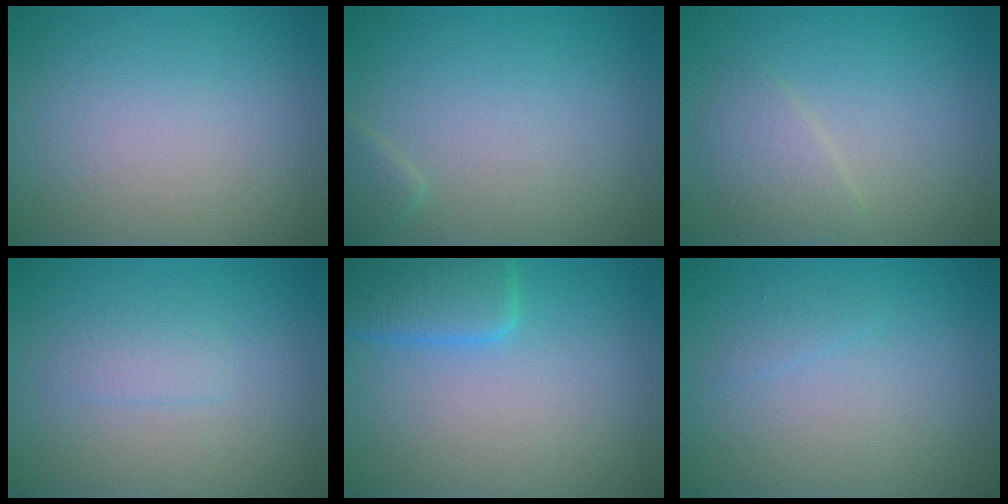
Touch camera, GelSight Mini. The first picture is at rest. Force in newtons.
{"total": 1.1, "press": 1.1, "slide": 0.1}
{"total": 2.2, "press": 2.2, "slide": 0.1}
{"total": 1.3, "press": 1.3, "slide": 0.1}
{"total": 4.2, "press": 4.2, "slide": 0.1}
{"total": 0.6, "press": 0.6, "slide": 0.0}